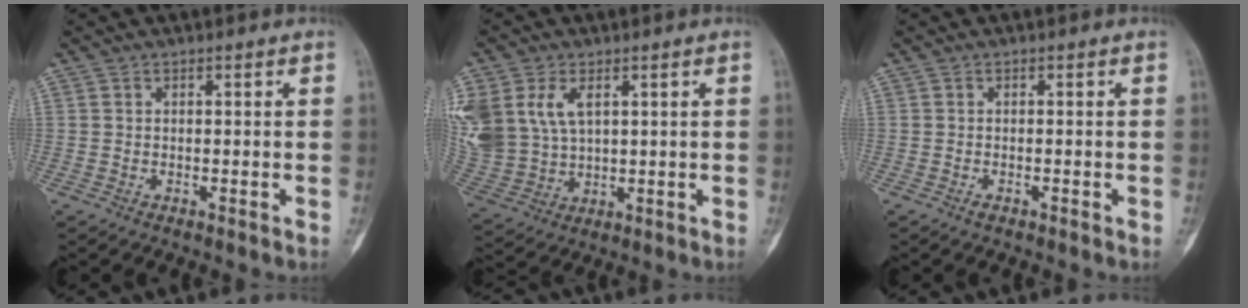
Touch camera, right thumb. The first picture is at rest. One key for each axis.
{"total": 16.5, "fx": 5.2, "fy": 11.3, "fz": 10.8, "tx": -0.266, "ty": 0.003, "tz": 0.119}
{"total": 0.8, "fx": -0.5, "fy": 0.3, "fz": 0.5, "tx": -0.009, "ty": 0.000, "tz": -0.010}